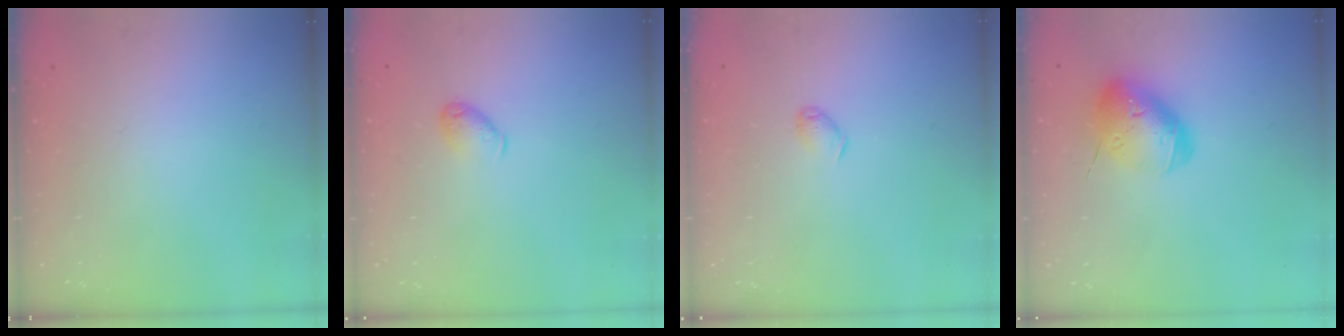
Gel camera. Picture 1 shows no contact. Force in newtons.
{"total": 6.2, "press": 6.2, "slide": 0.7}
{"total": 5.4, "press": 5.4, "slide": 0.7}
{"total": 15.7, "press": 15.5, "slide": 2.5}